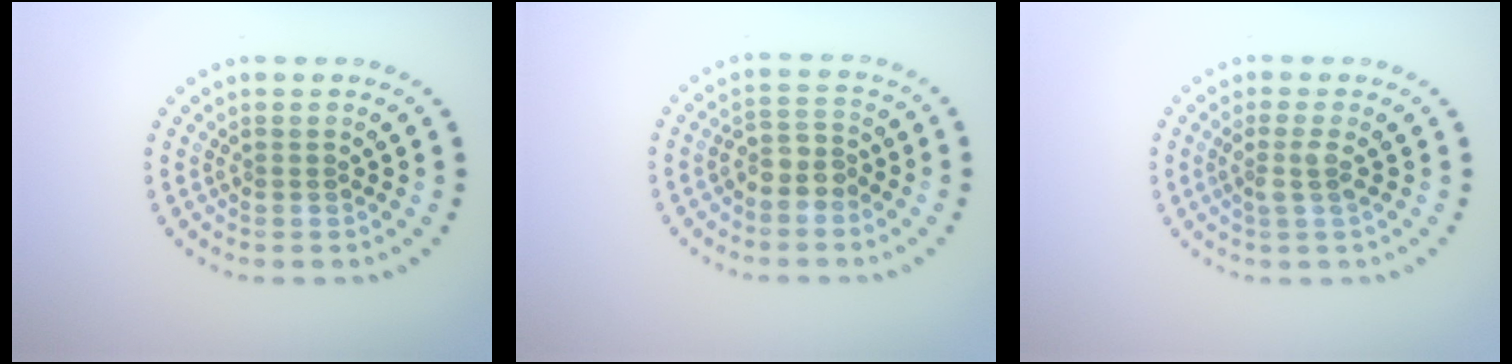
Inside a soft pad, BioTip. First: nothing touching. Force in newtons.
{"total": 2.1, "press": 1.8, "slide": 1.1}
{"total": 1.8, "press": 1.4, "slide": 1.2}